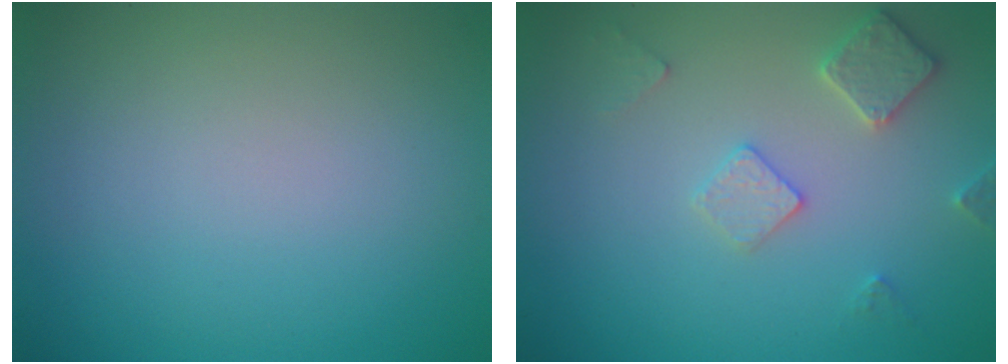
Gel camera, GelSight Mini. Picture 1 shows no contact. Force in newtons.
{"total": 2.9, "press": 2.9, "slide": 0.4}